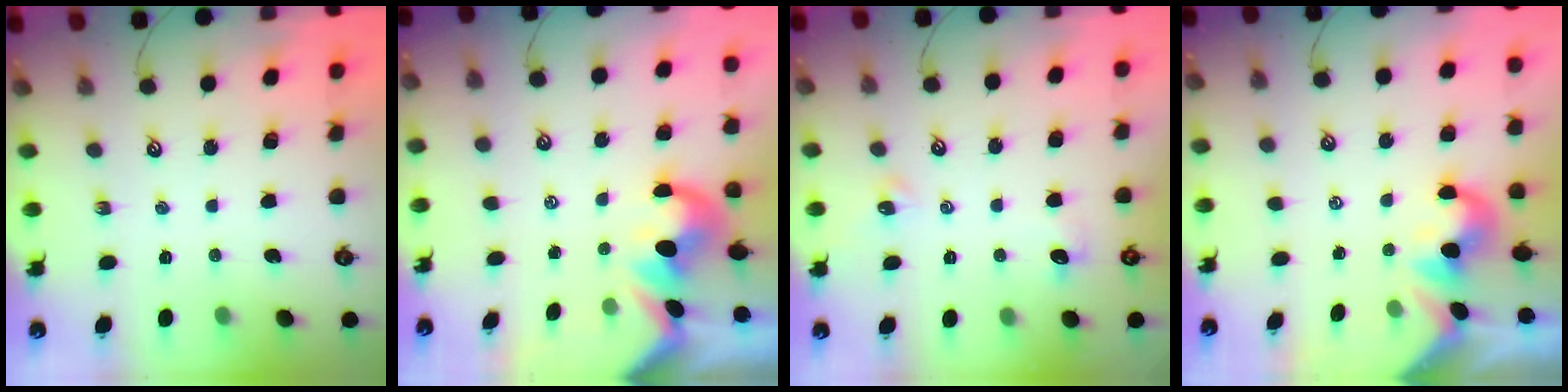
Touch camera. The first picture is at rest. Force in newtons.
{"total": 3.0, "press": 2.8, "slide": 1.1}
{"total": 2.5, "press": 2.4, "slide": 0.6}
{"total": 0.7, "press": 0.6, "slide": 0.4}